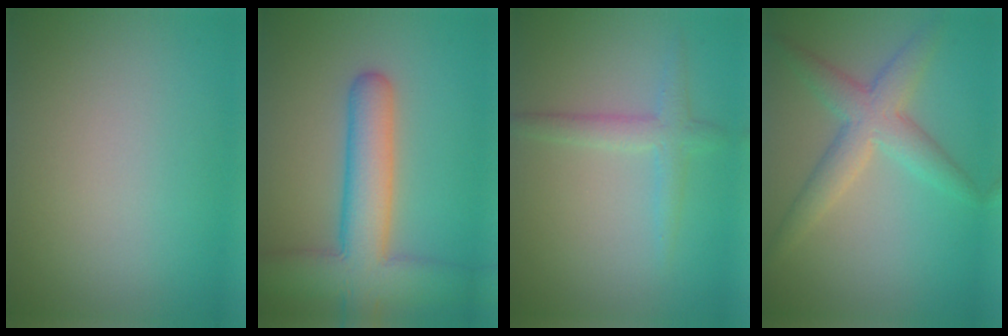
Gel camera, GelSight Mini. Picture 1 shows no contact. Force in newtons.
{"total": 8.0, "press": 8.0, "slide": 0.5}
{"total": 2.4, "press": 2.4, "slide": 0.2}
{"total": 4.3, "press": 4.3, "slide": 0.3}